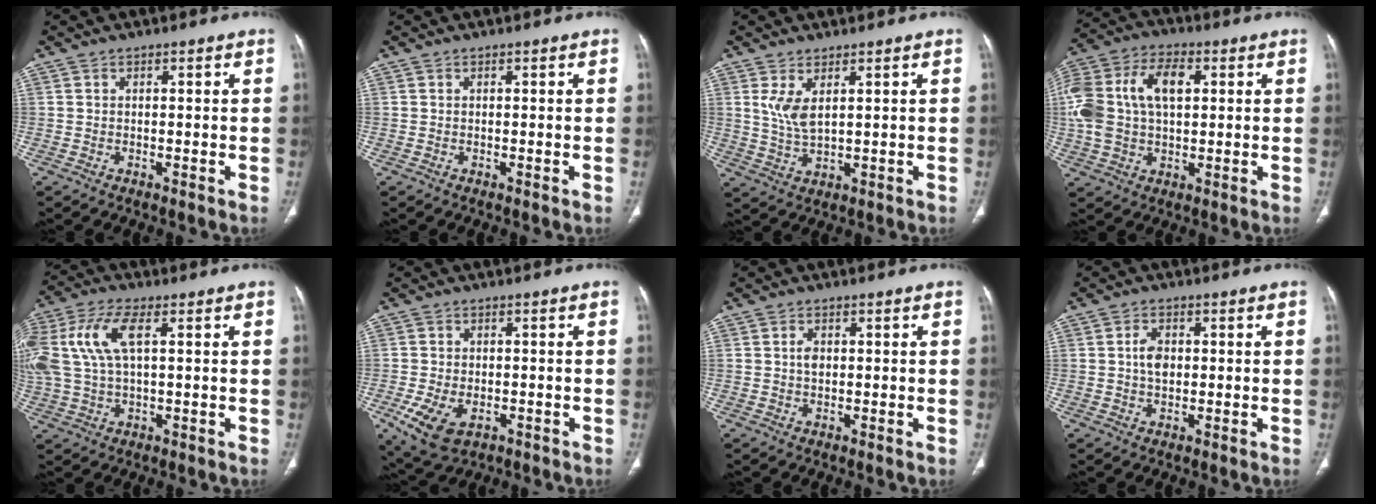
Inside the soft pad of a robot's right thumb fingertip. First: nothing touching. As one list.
[{"total": 0.0}, {"total": 5.0, "force": [1.8, 2.0, 4.2], "torque": [-0.087, -0.015, 0.049]}, {"total": 17.7, "force": [3.1, 10.9, 13.6], "torque": [-0.296, 0.023, 0.052]}, {"total": 13.8, "force": [3.4, 6.5, 11.8], "torque": [-0.286, 0.022, 0.066]}, {"total": 8.6, "force": [-3.5, 5.2, 5.9], "torque": [-0.114, 0.000, -0.050]}, {"total": 2.0, "force": [0.2, 1.3, 1.4], "torque": [-0.024, 0.002, 0.004]}, {"total": 3.8, "force": [0.3, 2.6, 2.9], "torque": [-0.048, 0.004, 0.003]}]